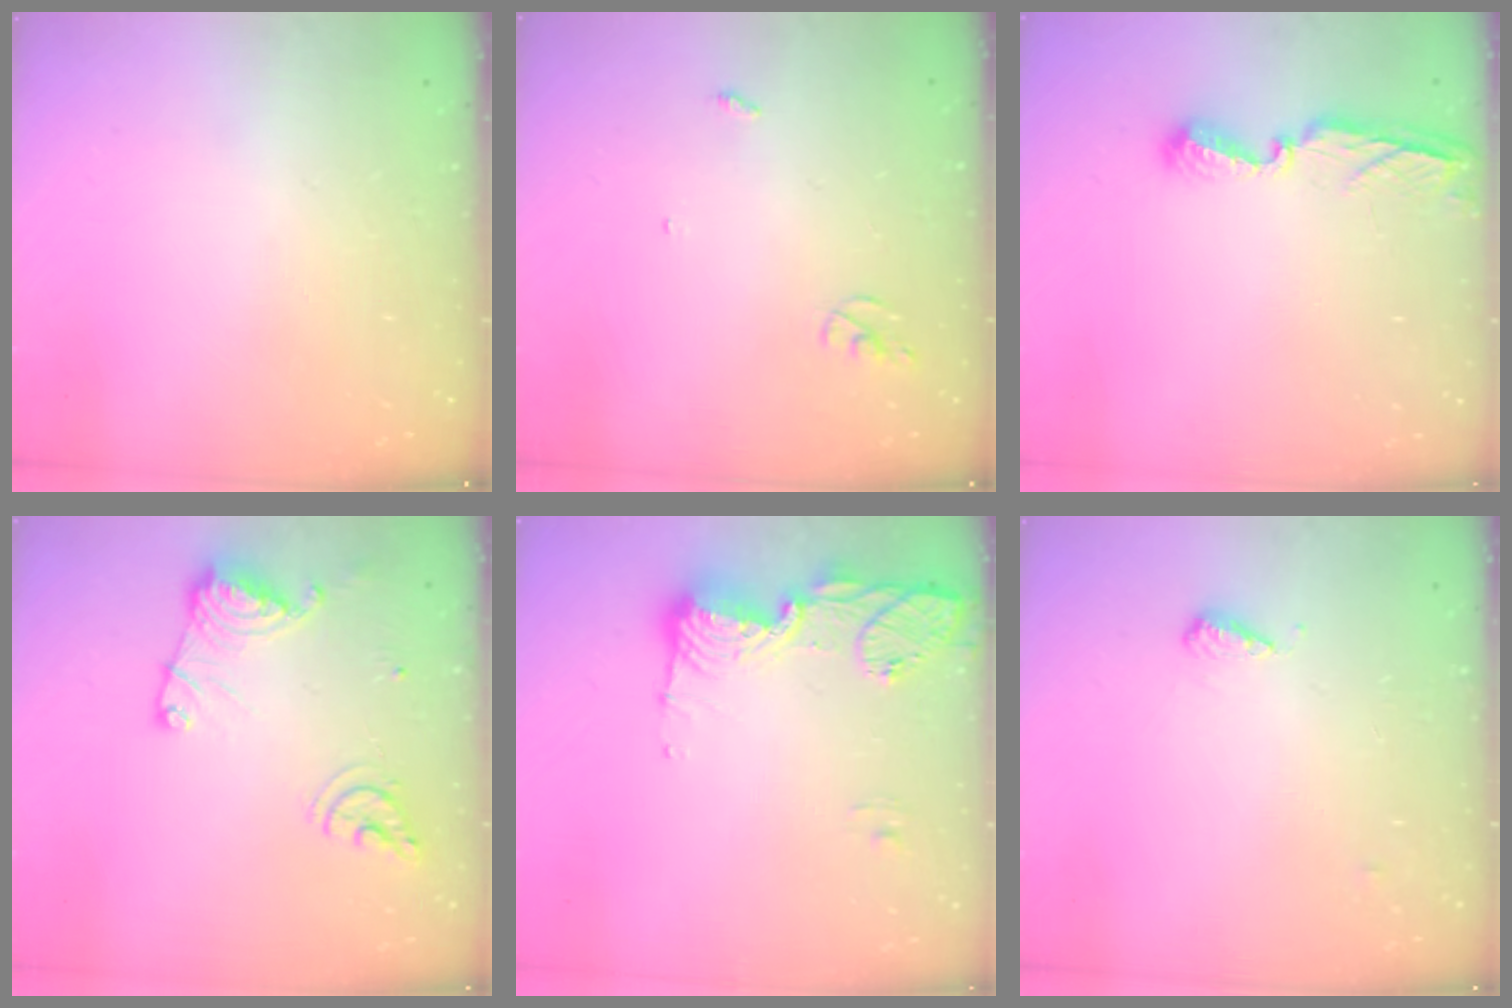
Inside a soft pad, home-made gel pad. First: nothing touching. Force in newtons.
{"total": 2.6, "press": 2.6, "slide": 0.2}
{"total": 8.0, "press": 7.9, "slide": 1.0}
{"total": 13.6, "press": 13.5, "slide": 1.5}
{"total": 16.1, "press": 15.2, "slide": 5.3}
{"total": 8.3, "press": 8.3, "slide": 0.9}